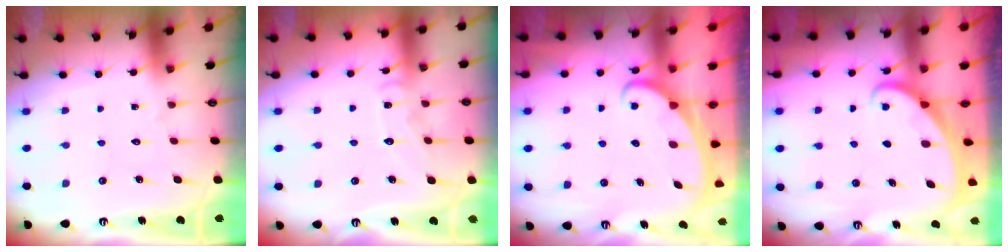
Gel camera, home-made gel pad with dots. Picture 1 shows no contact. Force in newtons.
{"total": 6.6, "press": 6.5, "slide": 0.5}
{"total": 2.2, "press": 2.2, "slide": 0.3}
{"total": 1.7, "press": 1.6, "slide": 0.2}